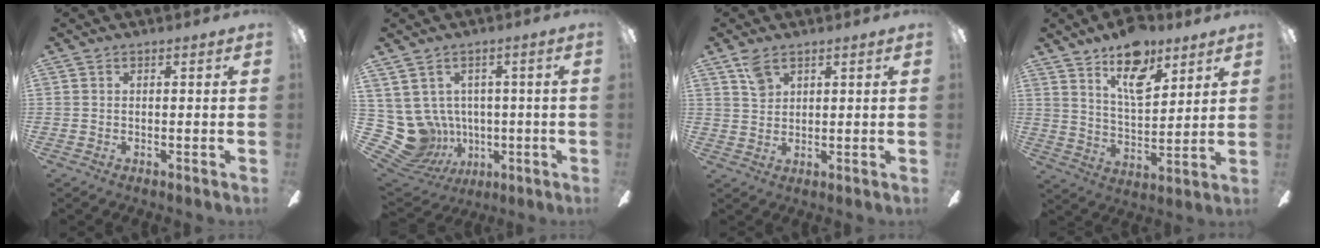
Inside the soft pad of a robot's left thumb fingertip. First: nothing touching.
{"total": 11.0, "force": [-0.3, 10.5, 3.3], "torque": [-0.127, -0.010, 0.010]}
{"total": 4.3, "force": [2.9, 2.3, 2.2], "torque": [-0.035, -0.007, 0.052]}
{"total": 14.3, "force": [9.4, 6.5, 8.7], "torque": [-0.133, -0.040, 0.161]}